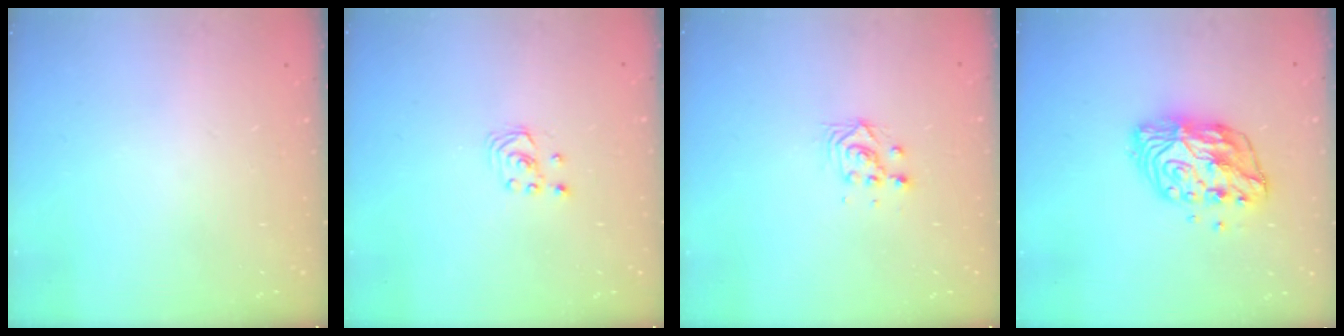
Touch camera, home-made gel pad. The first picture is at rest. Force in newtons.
{"total": 1.9, "press": 1.9, "slide": 0.2}
{"total": 3.7, "press": 3.7, "slide": 0.2}
{"total": 13.2, "press": 13.2, "slide": 0.9}